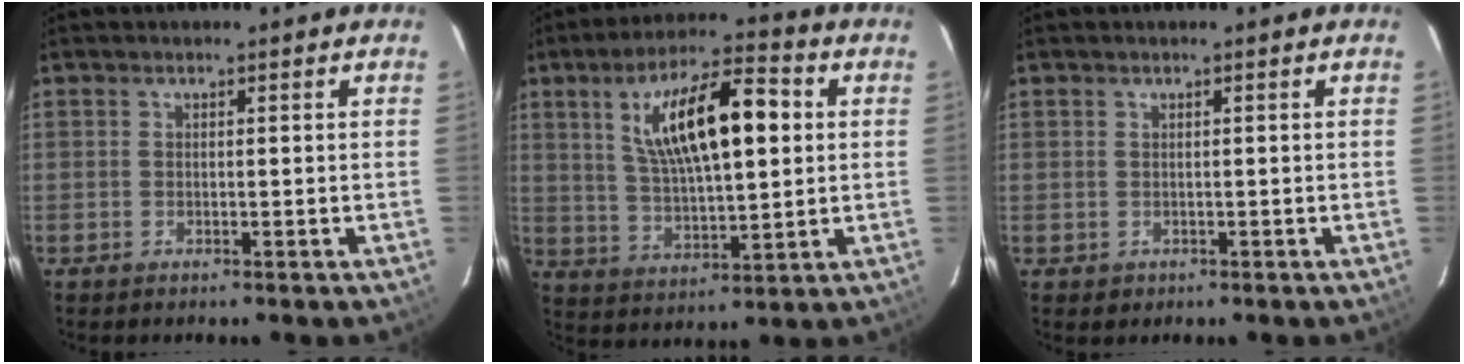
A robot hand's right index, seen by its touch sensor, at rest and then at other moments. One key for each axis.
{"total": 16.6, "fx": 4.3, "fy": 5.7, "fz": 15.0, "tx": -0.260, "ty": 0.023, "tz": 0.083}
{"total": 1.0, "fx": 0.2, "fy": 0.9, "fz": 0.1, "tx": 0.007, "ty": 0.003, "tz": 0.003}